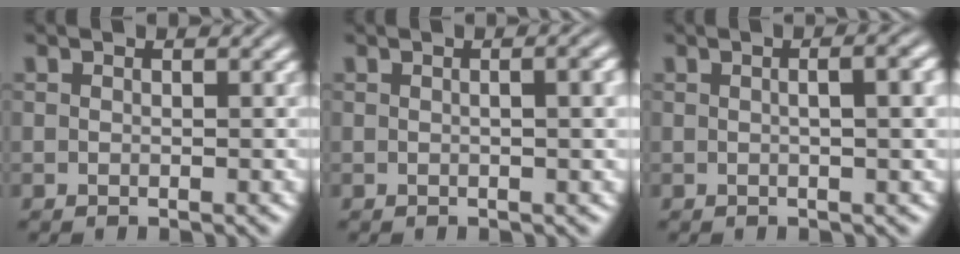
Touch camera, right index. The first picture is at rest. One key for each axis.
{"total": 1.8, "fx": 0.2, "fy": -0.2, "fz": 1.8, "tx": -0.019, "ty": 0.010, "tz": 0.001}
{"total": 2.5, "fx": 0.3, "fy": -0.1, "fz": 2.5, "tx": -0.024, "ty": 0.011, "tz": 0.003}